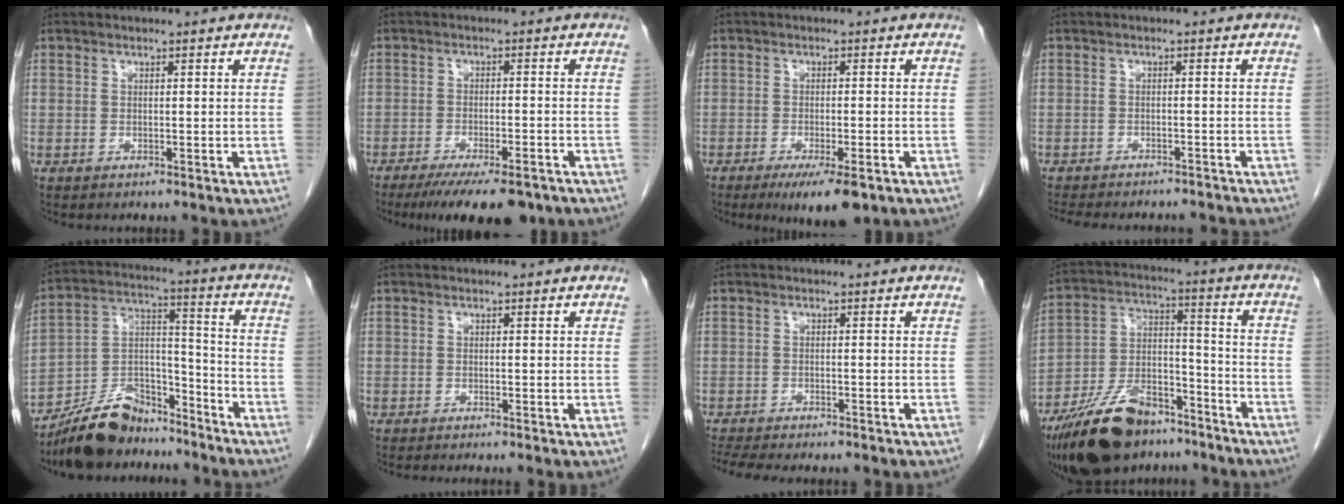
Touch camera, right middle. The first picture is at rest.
{"total": 11.6, "force": [-8.9, 2.7, 6.9], "torque": [-0.096, -0.014, -0.130]}
{"total": 6.8, "force": [-4.2, 1.3, 5.2], "torque": [-0.075, -0.015, -0.060]}
{"total": 12.4, "force": [-11.4, 2.6, 4.1], "torque": [-0.070, 0.003, -0.142]}
{"total": 12.8, "force": [-11.4, 4.6, 3.8], "torque": [-0.068, 0.032, -0.203]}
{"total": 2.5, "force": [-2.1, -0.2, 1.2], "torque": [-0.007, 0.002, -0.029]}
{"total": 9.3, "force": [-8.1, 2.0, 4.2], "torque": [-0.061, 0.002, -0.114]}
{"total": 16.9, "force": [-12.8, 6.9, 8.6], "torque": [-0.166, 0.015, -0.220]}